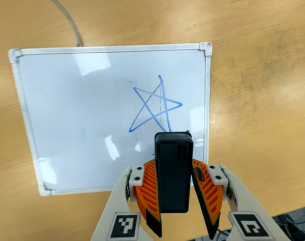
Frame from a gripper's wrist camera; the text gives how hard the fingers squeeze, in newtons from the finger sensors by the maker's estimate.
{"total": 4.9, "left": 4.4, "right": 5.5}